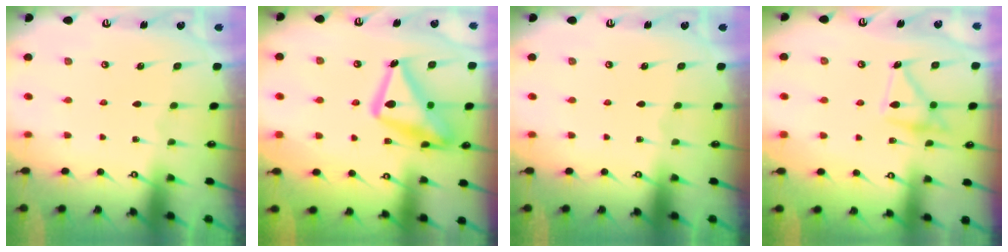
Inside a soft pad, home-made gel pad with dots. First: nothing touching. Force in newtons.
{"total": 20.3, "press": 20.3, "slide": 1.4}
{"total": 0.0}
{"total": 16.1, "press": 16.0, "slide": 1.1}